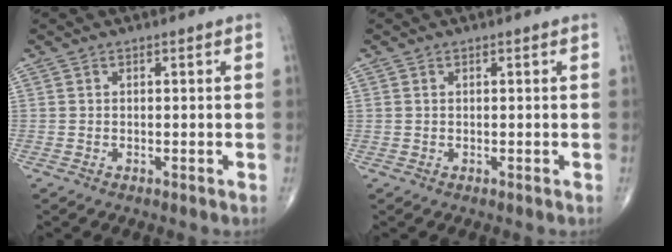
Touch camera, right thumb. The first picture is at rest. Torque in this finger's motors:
{"motor_torque": [-0.30, 0.15, 0.19, 0.19, -0.06]}